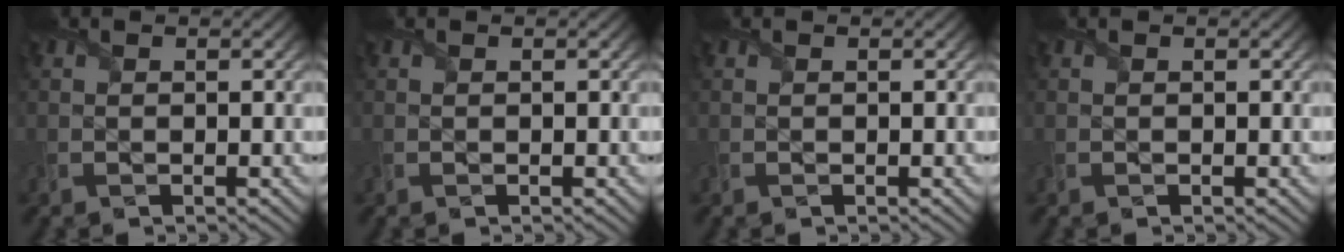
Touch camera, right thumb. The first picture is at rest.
{"total": 0.0}
{"total": 0.0}
{"total": 0.0}